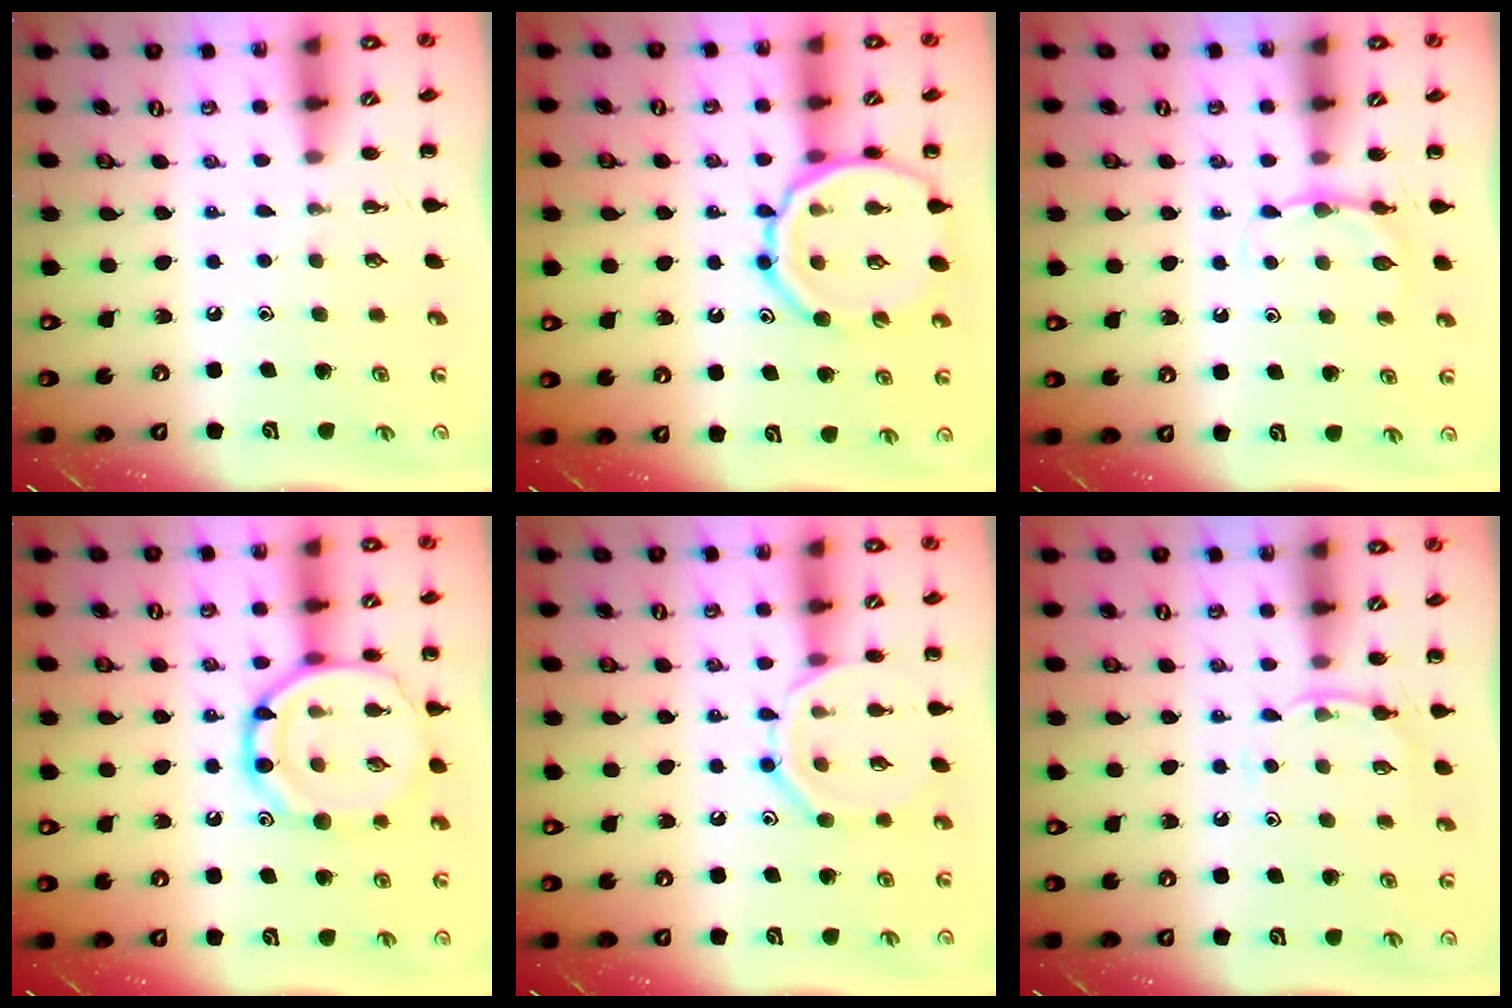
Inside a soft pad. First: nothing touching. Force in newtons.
{"total": 17.4, "press": 17.2, "slide": 2.7}
{"total": 4.4, "press": 4.1, "slide": 1.6}
{"total": 15.9, "press": 15.8, "slide": 1.3}
{"total": 10.7, "press": 10.7, "slide": 0.4}
{"total": 5.7, "press": 5.4, "slide": 1.6}